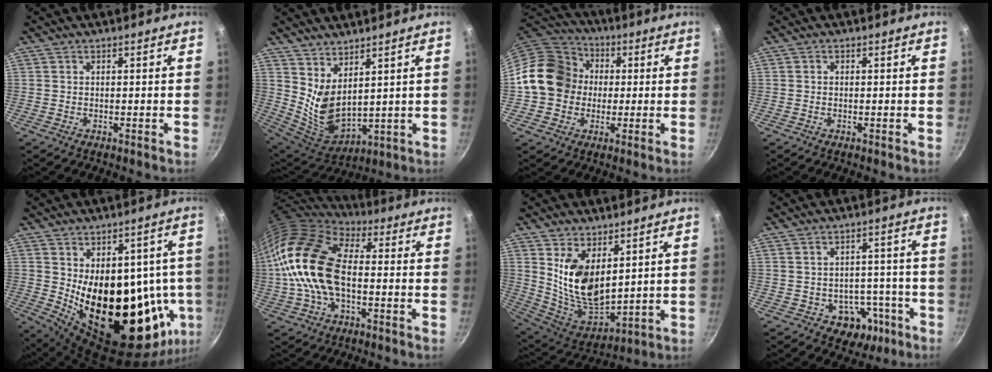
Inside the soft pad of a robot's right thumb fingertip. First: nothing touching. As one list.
[{"total": 9.3, "force": [4.7, 4.5, 6.6], "torque": [-0.107, -0.058, 0.108]}, {"total": 15.2, "force": [0.8, 13.3, 7.4], "torque": [-0.101, 0.034, 0.004]}, {"total": 0.5, "force": [0.0, 0.5, 0.2], "torque": [-0.002, 0.003, -0.001]}, {"total": 27.6, "force": [-1.5, 15.8, 22.6], "torque": [-0.266, -0.033, 0.008]}, {"total": 17.4, "force": [-1.0, 10.1, 14.1], "torque": [-0.251, 0.026, -0.030]}, {"total": 14.1, "force": [4.9, 7.8, 10.7], "torque": [-0.176, -0.054, 0.112]}, {"total": 8.1, "force": [-3.6, 6.4, 3.5], "torque": [0.006, 0.044, -0.033]}]